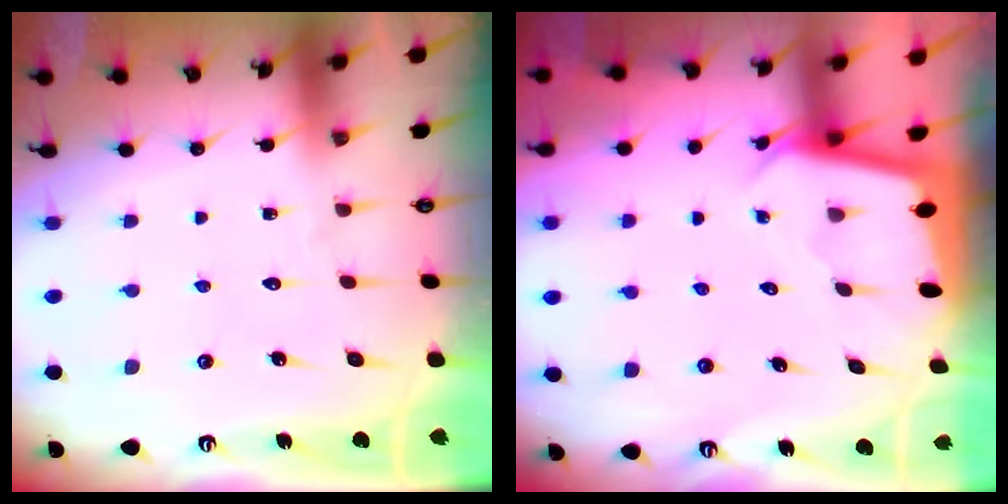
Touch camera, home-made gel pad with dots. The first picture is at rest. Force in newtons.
{"total": 2.0, "press": 2.0, "slide": 0.1}